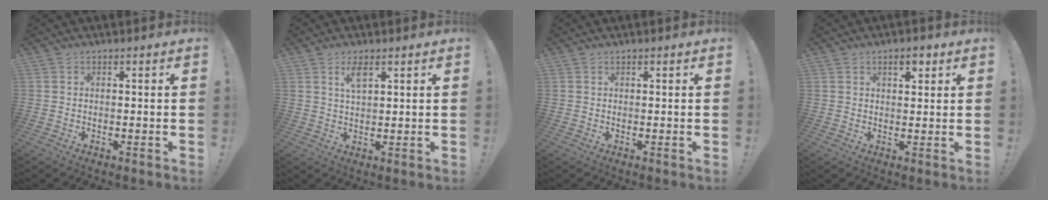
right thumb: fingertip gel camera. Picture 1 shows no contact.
{"total": 4.4, "force": [2.4, 1.4, 3.4], "torque": [-0.058, -0.007, 0.039]}
{"total": 0.0}
{"total": 3.7, "force": [2.1, 1.7, 2.5], "torque": [-0.025, -0.008, 0.032]}